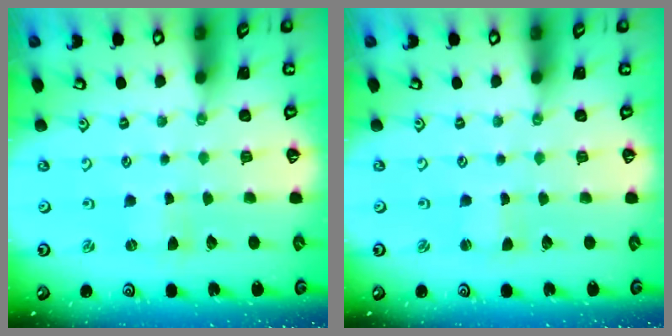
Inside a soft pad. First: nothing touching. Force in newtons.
{"total": 0.0}